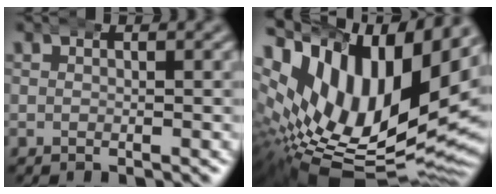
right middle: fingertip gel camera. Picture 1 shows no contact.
{"total": 20.5, "force": [1.8, 13.0, 15.7], "torque": [-0.287, -0.026, 0.041]}